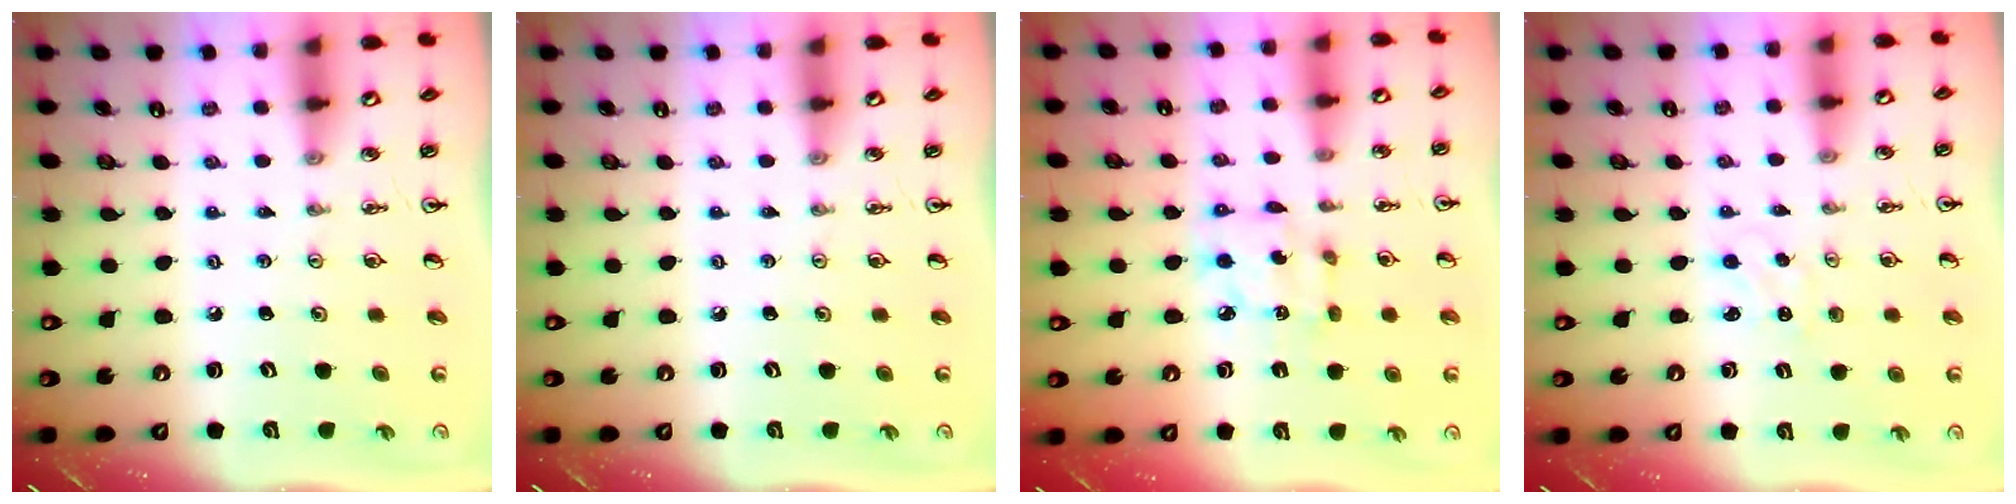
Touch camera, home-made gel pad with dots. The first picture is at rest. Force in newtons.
{"total": 0.0}
{"total": 6.9, "press": 6.9, "slide": 0.4}
{"total": 0.0}